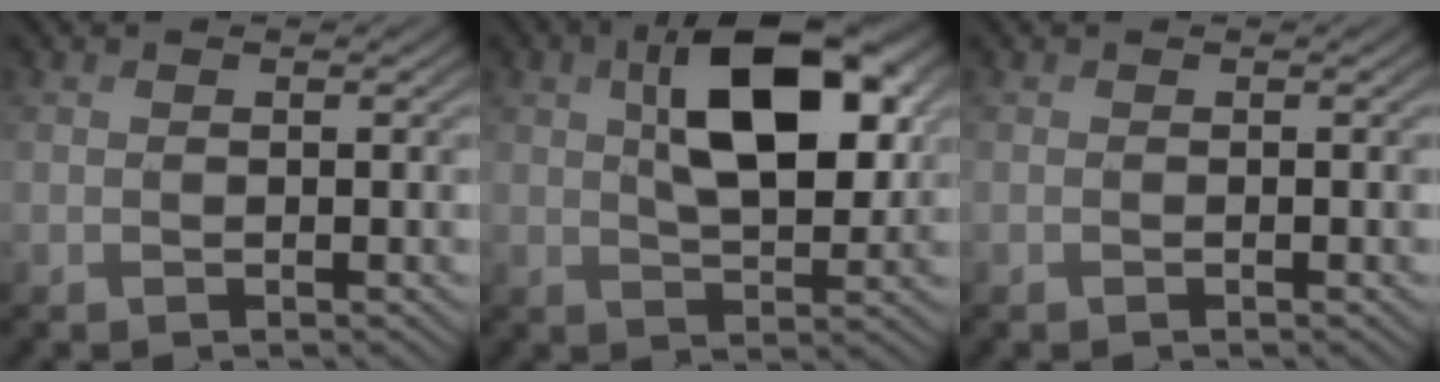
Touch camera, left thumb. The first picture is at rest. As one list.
[{"total": 11.7, "force": [3.5, 5.8, 9.5], "torque": [-0.157, 0.007, 0.055]}, {"total": 0.0}]